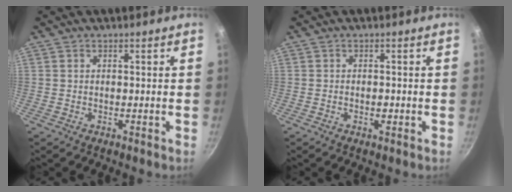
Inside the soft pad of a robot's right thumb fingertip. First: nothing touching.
{"total": 1.3, "force": [-0.4, 0.8, 1.0], "torque": [-0.015, 0.002, -0.006]}